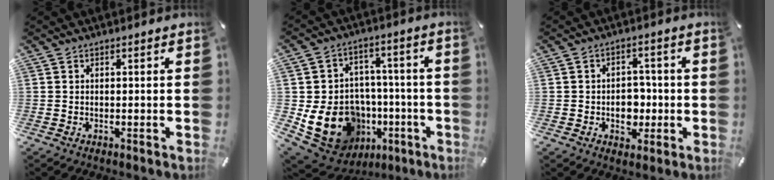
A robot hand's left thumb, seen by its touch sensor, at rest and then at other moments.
{"total": 18.4, "force": [-4.8, 15.1, 9.3], "torque": [-0.155, 0.017, -0.056]}
{"total": 6.3, "force": [-1.0, 5.2, 3.6], "torque": [-0.044, 0.003, -0.018]}